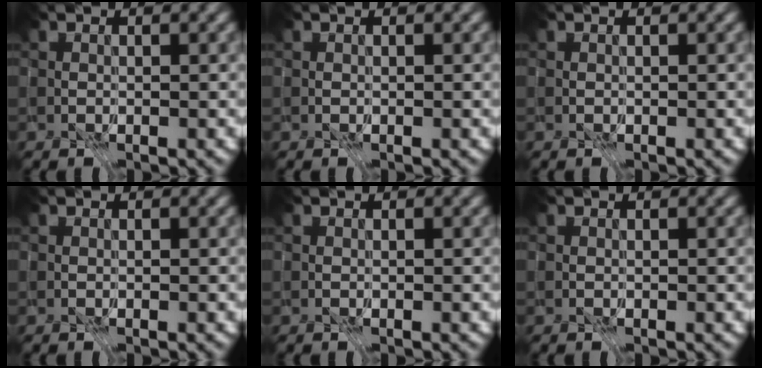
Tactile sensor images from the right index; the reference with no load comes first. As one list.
[{"total": 0.0}, {"total": 0.0}, {"total": 0.0}, {"total": 0.0}, {"total": 0.0}]